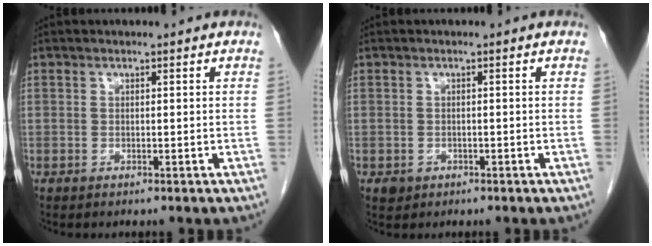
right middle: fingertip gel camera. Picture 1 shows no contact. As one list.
[{"total": 1.6, "force": [-0.7, 1.4, 0.4], "torque": [-0.003, 0.004, -0.004]}]